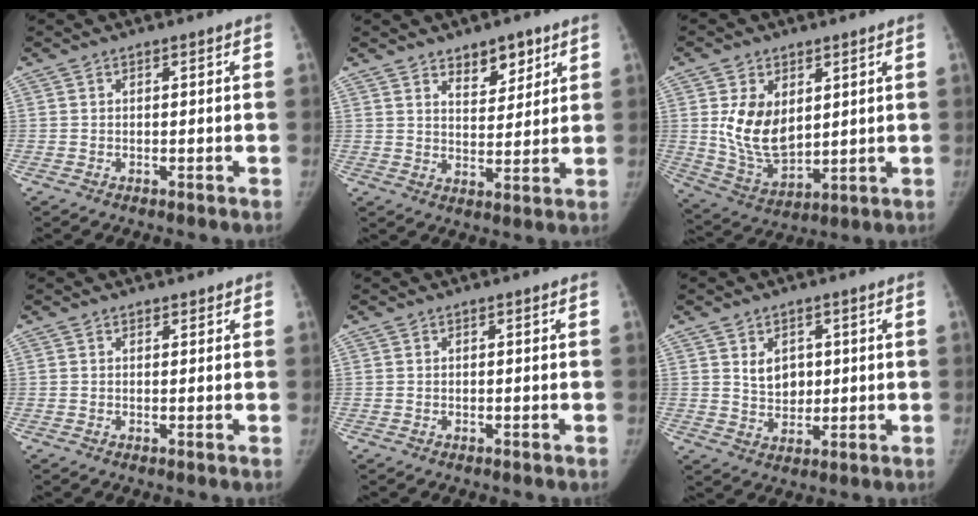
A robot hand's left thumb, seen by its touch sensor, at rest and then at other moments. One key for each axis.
{"total": 6.9, "fx": 4.5, "fy": 3.7, "fz": 3.8, "tx": -0.024, "ty": -0.031, "tz": 0.071}
{"total": 11.9, "fx": 2.8, "fy": 7.6, "fz": 8.7, "tx": -0.130, "ty": -0.025, "tz": 0.068}
{"total": 1.0, "fx": 0.8, "fy": 0.7, "fz": 0.2, "tx": 0.010, "ty": -0.004, "tz": 0.007}
{"total": 0.0}
{"total": 5.4, "fx": 1.5, "fy": 4.1, "fz": 3.1, "tx": -0.026, "ty": -0.013, "tz": 0.032}